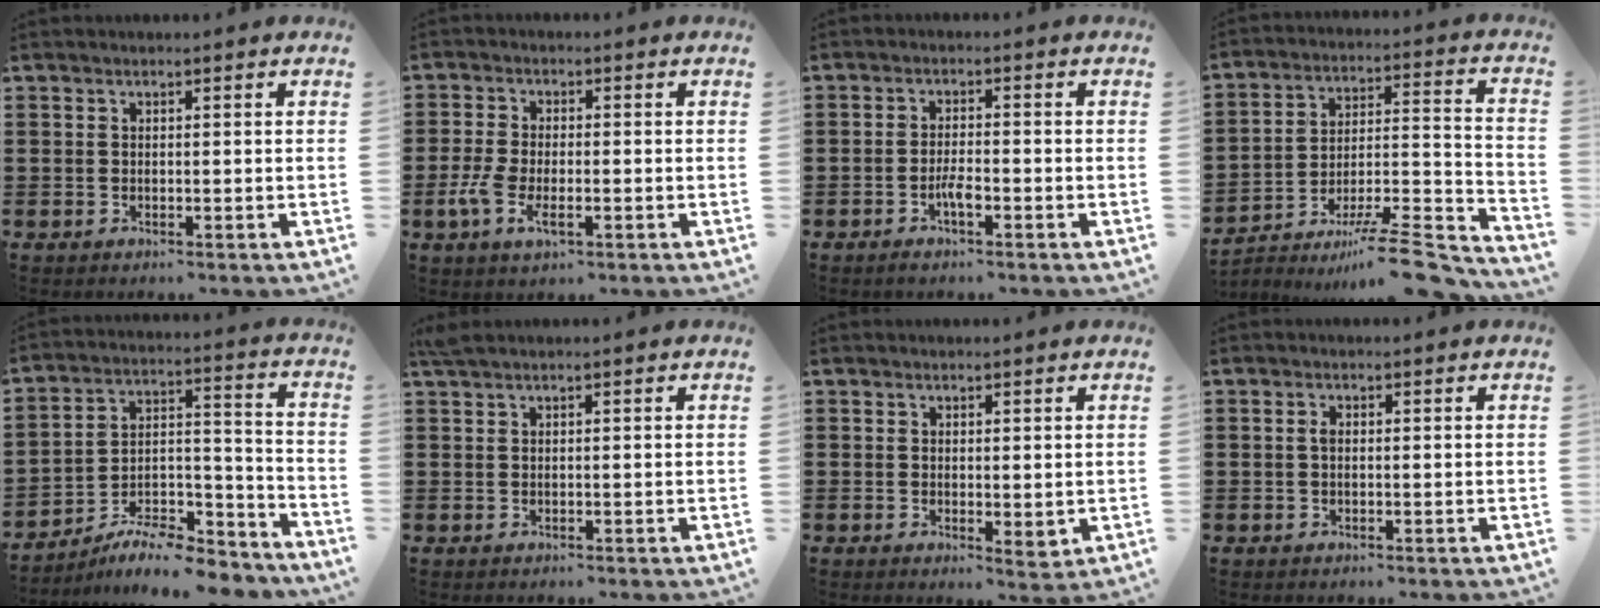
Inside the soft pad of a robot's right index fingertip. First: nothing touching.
{"total": 4.5, "force": [-1.5, 2.2, 3.6], "torque": [-0.094, -0.007, -0.034]}
{"total": 3.1, "force": [-1.5, 0.8, 2.6], "torque": [-0.044, 0.003, -0.027]}
{"total": 11.2, "force": [-8.7, 1.5, 6.8], "torque": [-0.091, 0.028, -0.159]}
{"total": 9.1, "force": [-8.2, 1.8, 3.4], "torque": [-0.043, 0.024, -0.156]}
{"total": 0.9, "force": [0.6, 0.1, 0.7], "torque": [-0.016, 0.000, 0.011]}
{"total": 1.9, "force": [0.6, 1.0, 1.6], "torque": [-0.031, 0.001, 0.012]}
{"total": 1.1, "force": [0.1, 0.4, 1.0], "torque": [-0.021, 0.001, 0.000]}